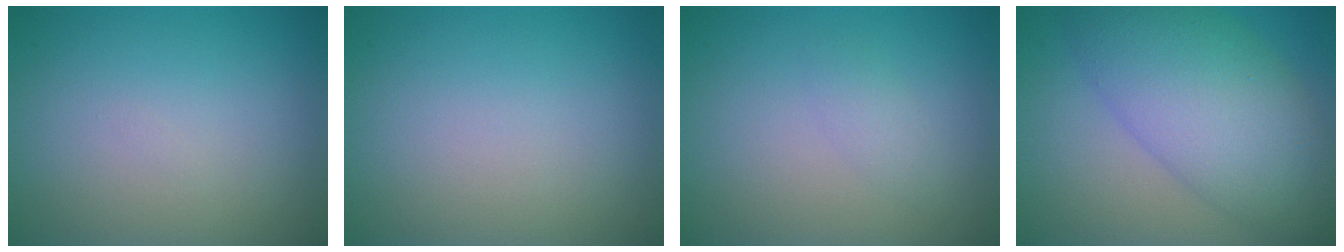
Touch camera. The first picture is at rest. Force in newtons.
{"total": 0.0}
{"total": 1.1, "press": 1.1, "slide": 0.0}
{"total": 8.8, "press": 8.8, "slide": 0.2}